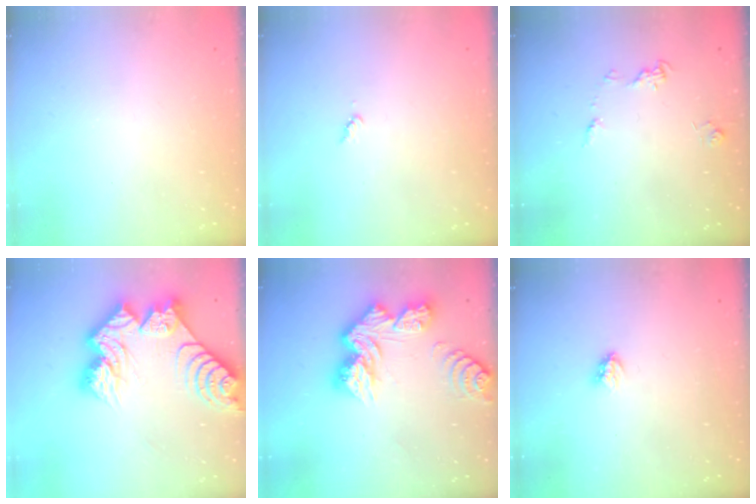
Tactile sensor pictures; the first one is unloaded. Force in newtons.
{"total": 3.3, "press": 3.3, "slide": 0.4}
{"total": 5.7, "press": 5.7, "slide": 0.6}
{"total": 19.0, "press": 18.9, "slide": 1.9}
{"total": 14.2, "press": 14.1, "slide": 1.6}
{"total": 3.0, "press": 2.9, "slide": 0.4}